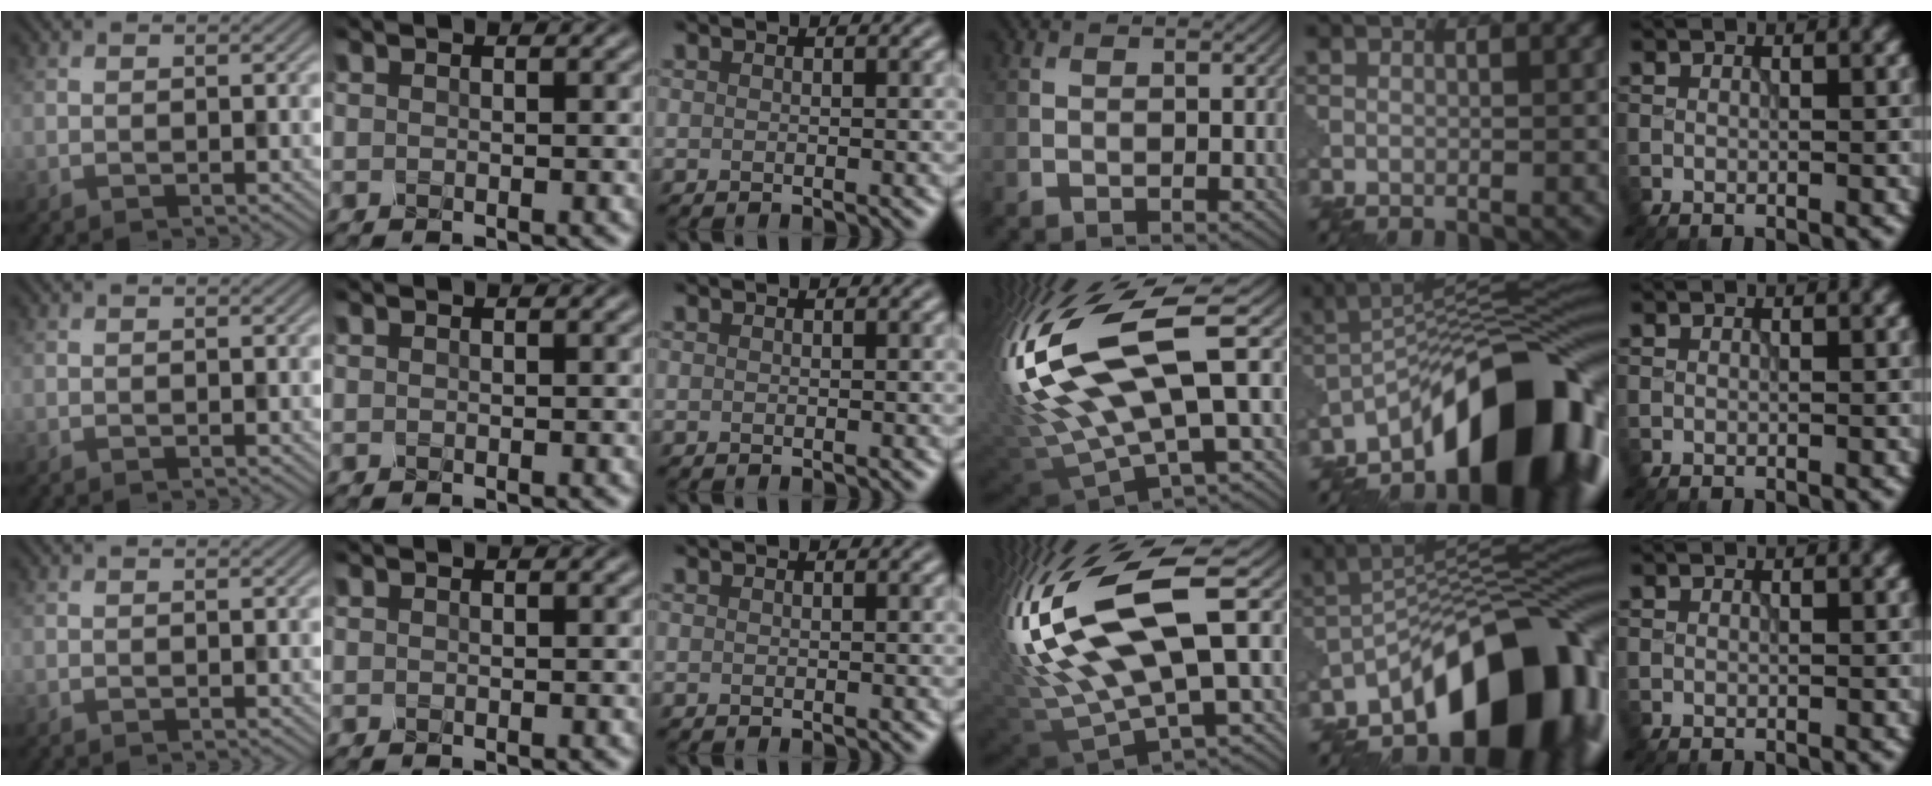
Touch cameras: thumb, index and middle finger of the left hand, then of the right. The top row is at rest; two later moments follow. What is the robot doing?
{"motion": "shake", "object": "salt shaker"}